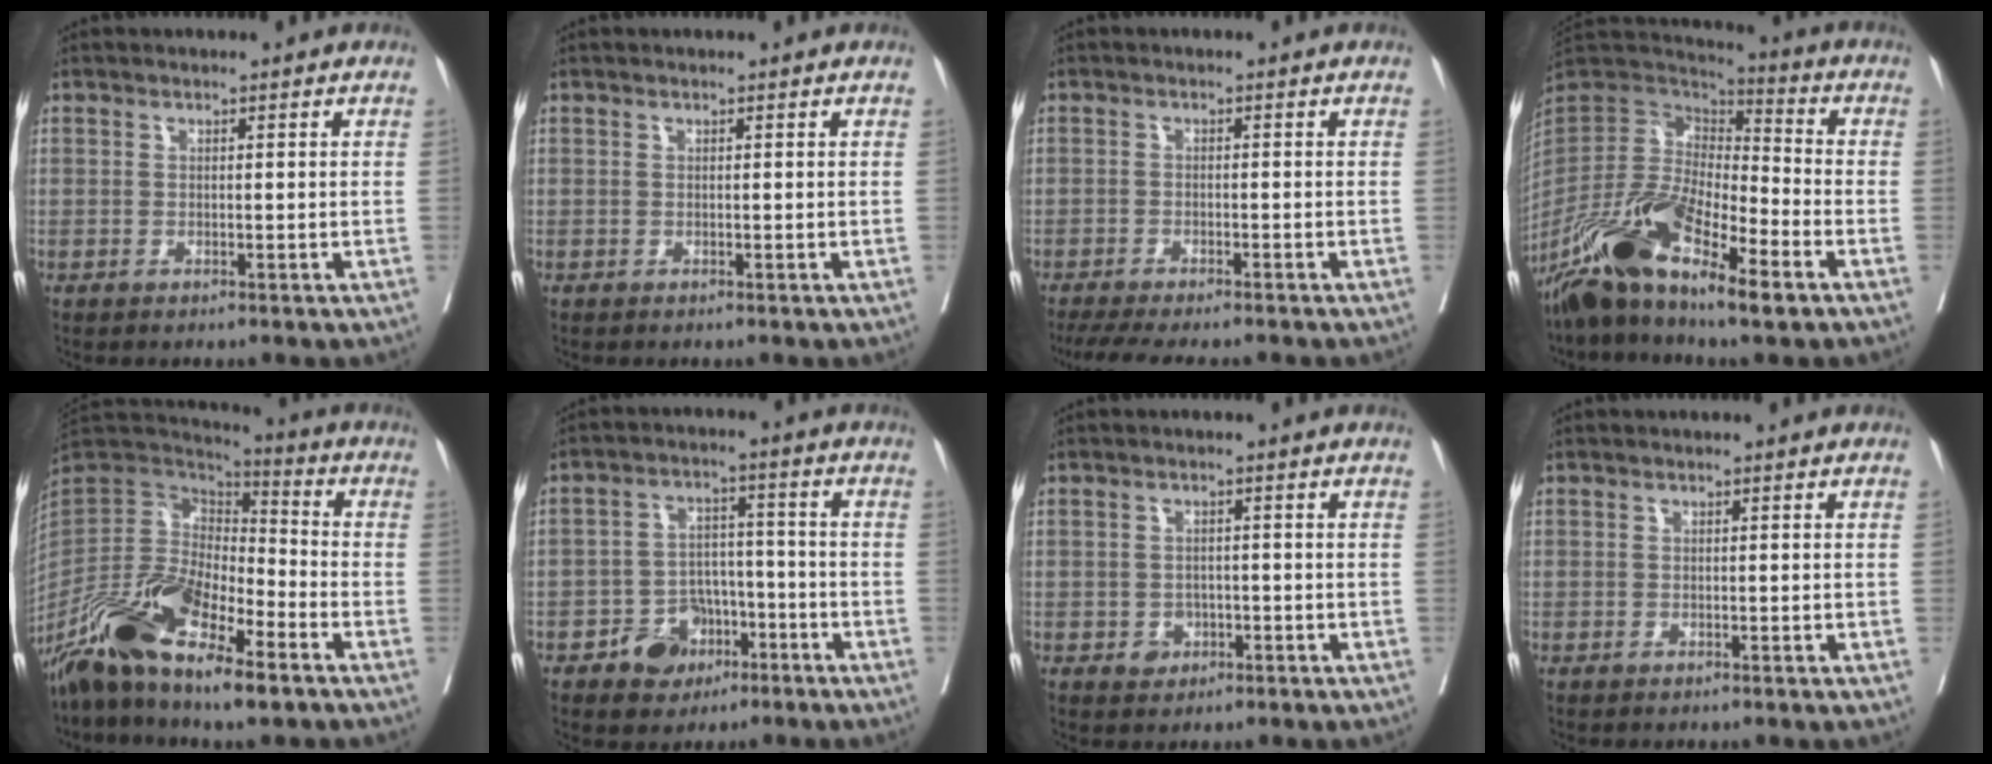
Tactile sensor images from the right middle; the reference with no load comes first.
{"total": 0.0}
{"total": 10.0, "force": [-8.7, 1.7, 4.7], "torque": [-0.067, -0.013, -0.125]}
{"total": 17.2, "force": [-10.1, 4.5, 13.2], "torque": [-0.271, -0.012, -0.190]}
{"total": 18.0, "force": [-11.1, 5.3, 13.1], "torque": [-0.272, -0.013, -0.209]}
{"total": 7.1, "force": [-3.9, 5.4, 2.3], "torque": [-0.035, 0.017, -0.056]}
{"total": 2.6, "force": [-1.0, 2.2, 1.0], "torque": [-0.008, 0.006, -0.010]}
{"total": 0.0}